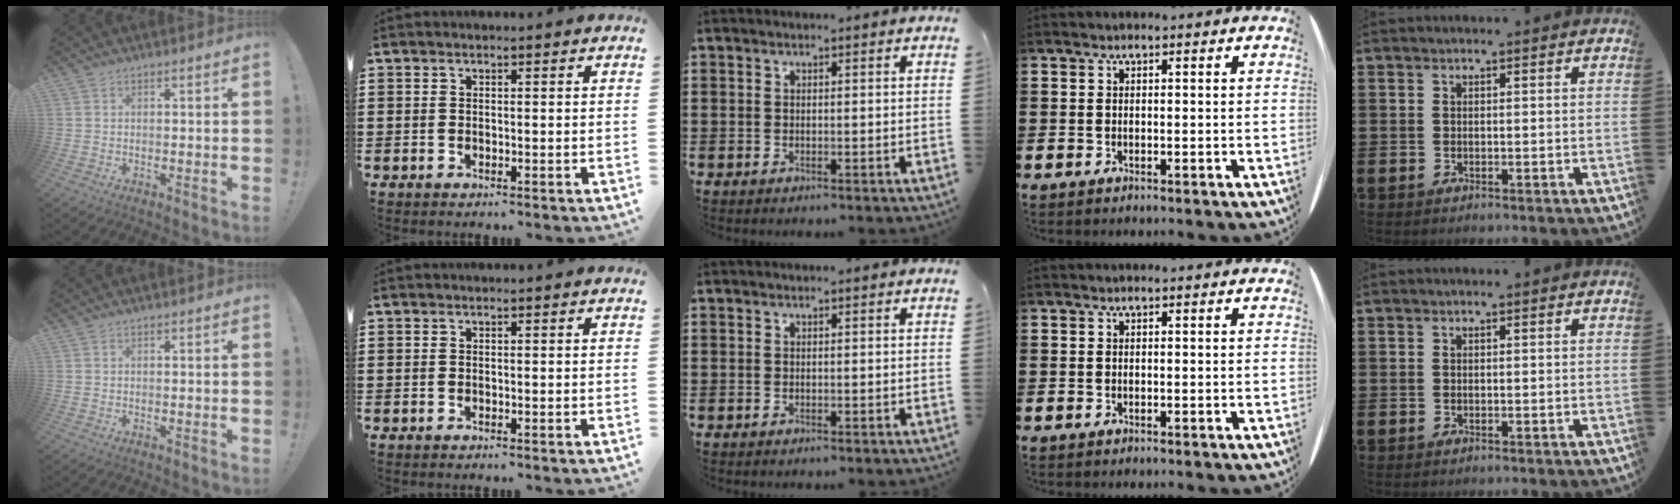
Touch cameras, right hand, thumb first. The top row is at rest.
{}